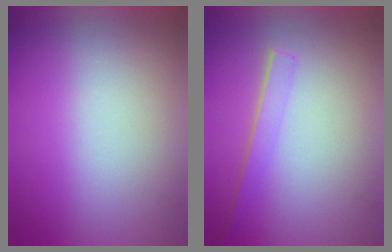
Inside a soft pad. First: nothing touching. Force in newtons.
{"total": 1.4}